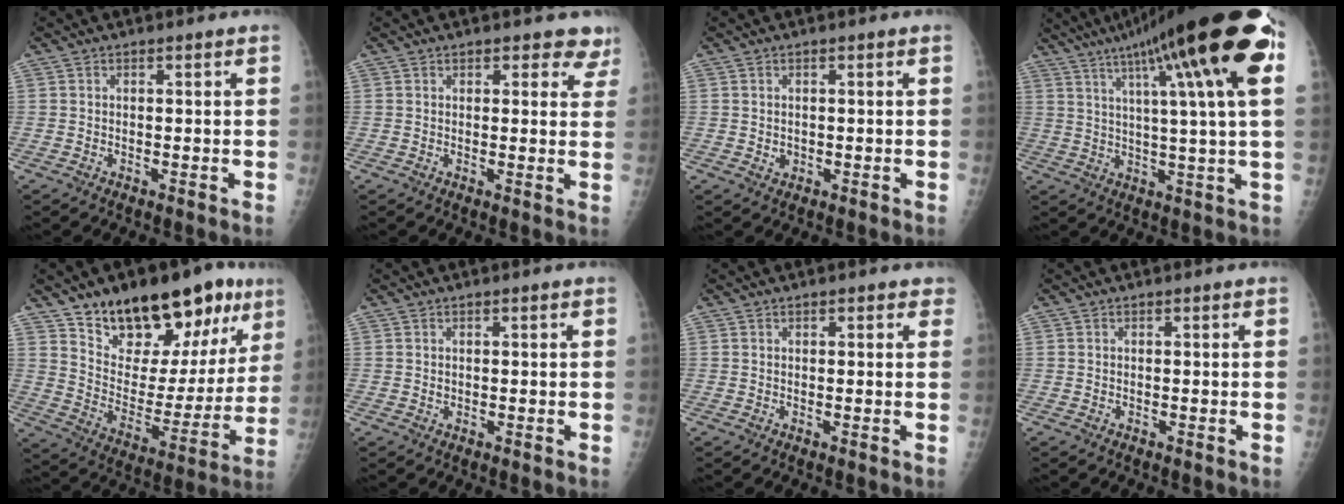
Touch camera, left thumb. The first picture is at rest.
{"total": 4.8, "force": [3.4, 2.6, 2.1], "torque": [0.017, -0.013, 0.032]}
{"total": 1.7, "force": [0.0, 1.4, 1.0], "torque": [-0.007, 0.002, 0.004]}
{"total": 24.9, "force": [11.4, 2.1, 22.0], "torque": [-0.331, 0.010, 0.159]}
{"total": 24.5, "force": [15.2, 11.8, 15.1], "torque": [-0.175, -0.055, 0.243]}
{"total": 1.0, "force": [0.3, 0.6, 0.7], "torque": [-0.006, 0.000, 0.007]}
{"total": 2.1, "force": [1.2, 1.0, 1.4], "torque": [-0.006, 0.000, 0.010]}
{"total": 0.0}